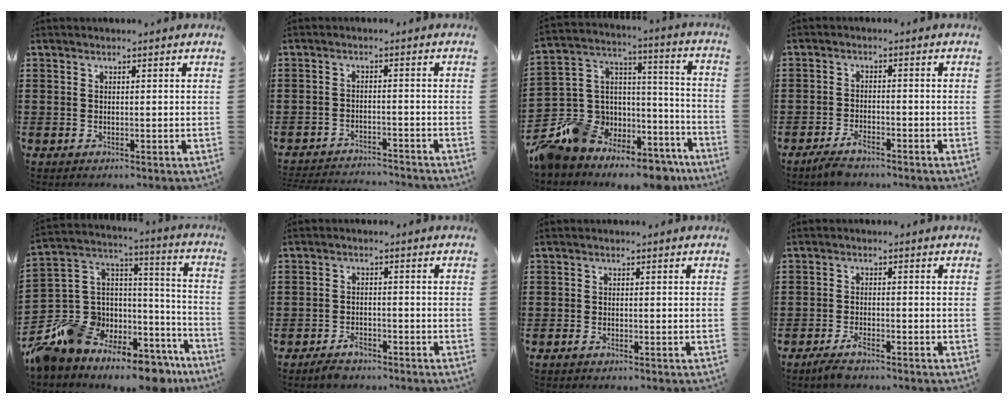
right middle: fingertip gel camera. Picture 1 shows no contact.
{"total": 3.2, "force": [-3.2, 0.2, 0.1], "torque": [-0.007, 0.002, -0.068]}
{"total": 10.4, "force": [-8.8, 5.5, 0.3], "torque": [-0.049, 0.008, -0.171]}
{"total": 3.0, "force": [-2.5, 0.8, 1.4], "torque": [-0.038, 0.001, -0.053]}
{"total": 12.0, "force": [-10.2, 6.2, 1.1], "torque": [-0.062, 0.007, -0.197]}
{"total": 2.6, "force": [-2.3, 1.0, 0.8], "torque": [-0.017, 0.004, -0.046]}
{"total": 0.9, "force": [-0.7, 0.2, 0.5], "torque": [-0.011, -0.004, -0.013]}
{"total": 2.7, "force": [-2.2, 0.6, 1.5], "torque": [-0.040, -0.002, -0.046]}